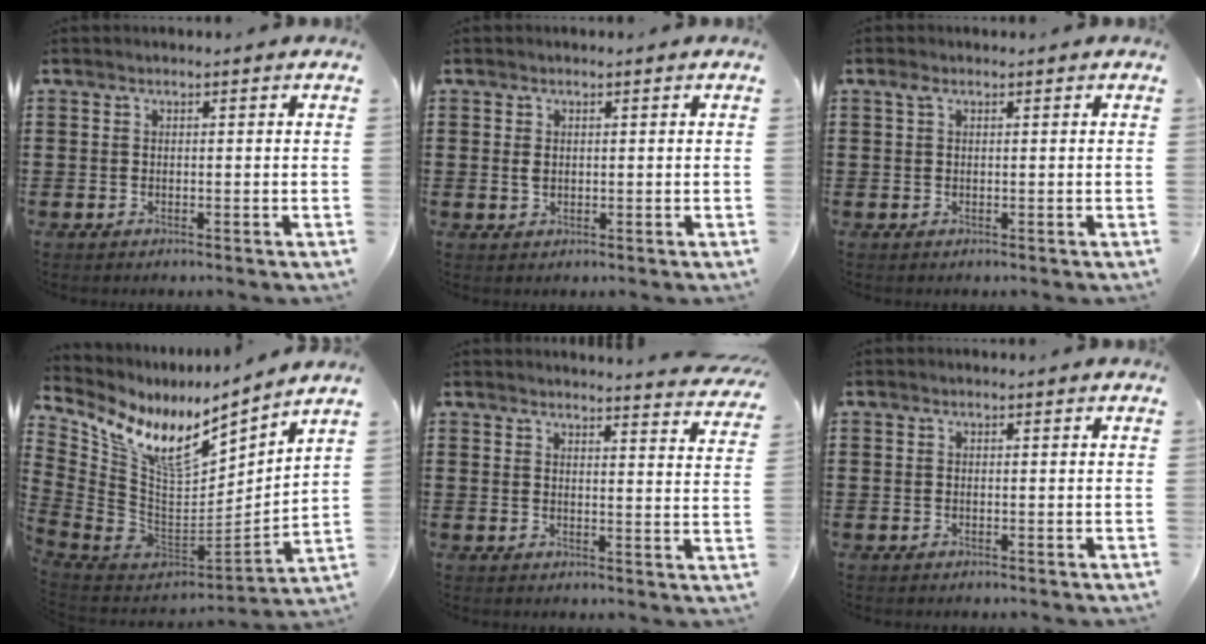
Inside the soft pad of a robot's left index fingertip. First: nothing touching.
{"total": 1.2, "force": [0.2, 1.0, 0.7], "torque": [-0.018, 0.008, 0.003]}
{"total": 1.0, "force": [0.3, 0.6, 0.7], "torque": [-0.017, 0.006, 0.005]}
{"total": 10.7, "force": [6.8, 4.8, 6.8], "torque": [-0.147, -0.049, 0.117]}
{"total": 3.0, "force": [3.0, -0.3, 0.3], "torque": [-0.012, -0.021, 0.050]}
{"total": 0.0}